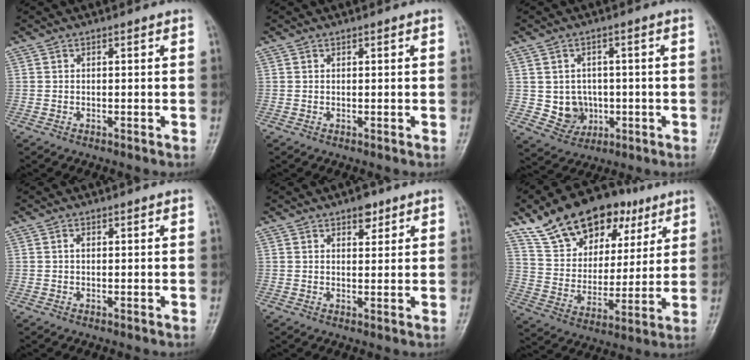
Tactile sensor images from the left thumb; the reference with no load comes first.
{"total": 0.0}
{"total": 6.2, "force": [-0.5, 5.7, 2.4], "torque": [-0.005, 0.006, 0.003]}
{"total": 0.8, "force": [0.2, 0.5, 0.6], "torque": [-0.010, 0.001, 0.004]}
{"total": 3.3, "force": [2.1, 1.8, 1.8], "torque": [-0.008, -0.010, 0.029]}
{"total": 21.4, "force": [12.8, 12.4, 11.8], "torque": [-0.153, -0.019, 0.221]}